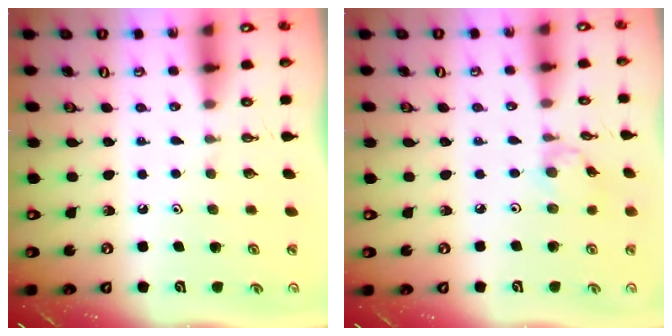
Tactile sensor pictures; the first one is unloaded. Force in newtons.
{"total": 1.1, "press": 1.1, "slide": 0.3}